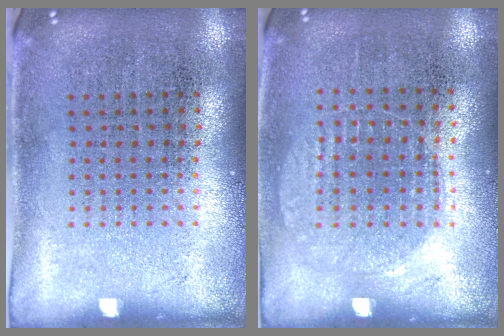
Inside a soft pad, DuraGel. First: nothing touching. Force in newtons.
{"total": 1.0, "press": 0.9, "slide": 0.3}